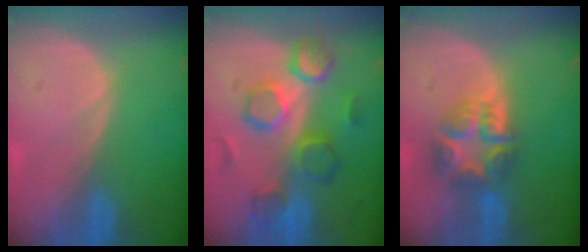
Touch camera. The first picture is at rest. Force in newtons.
{"total": 9.3, "press": 9.0, "slide": 2.3}
{"total": 7.7, "press": 6.7, "slide": 3.7}